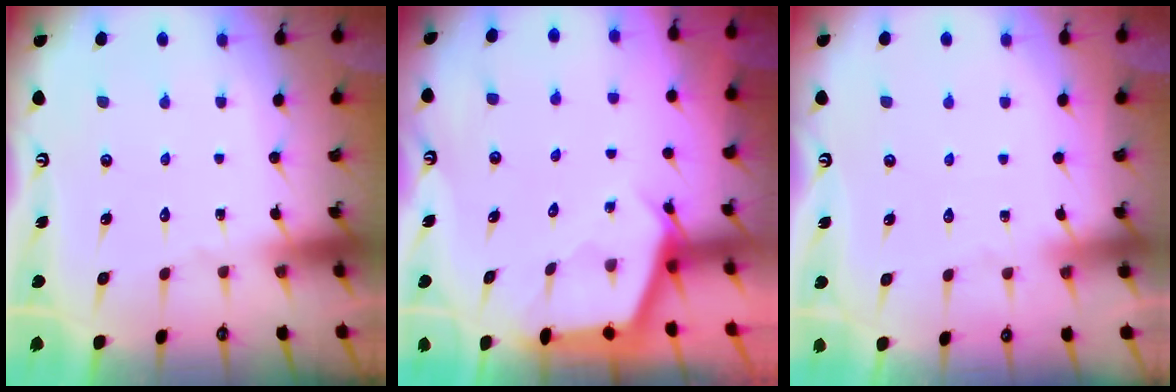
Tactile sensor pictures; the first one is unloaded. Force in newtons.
{"total": 2.6, "press": 2.6, "slide": 0.3}
{"total": 2.6, "press": 2.5, "slide": 0.4}